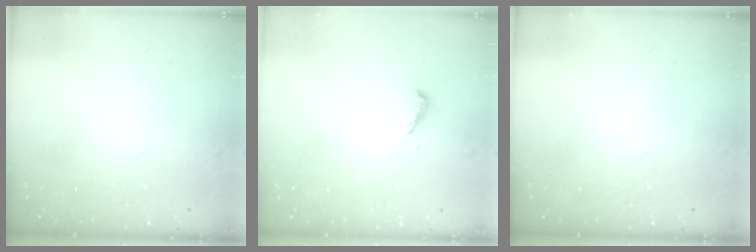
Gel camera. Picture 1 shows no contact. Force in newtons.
{"total": 3.0, "press": 3.0, "slide": 0.2}
{"total": 0.0}